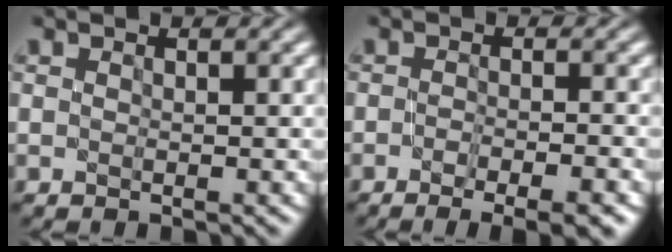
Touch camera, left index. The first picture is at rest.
{"total": 5.4, "force": [-3.2, 1.5, 4.0], "torque": [-0.048, -0.005, -0.035]}